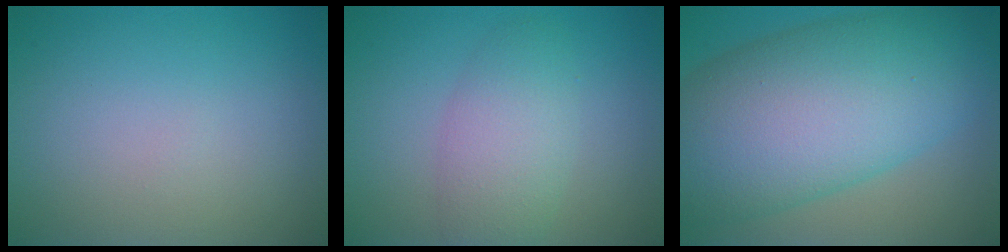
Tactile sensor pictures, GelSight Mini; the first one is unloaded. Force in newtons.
{"total": 4.0, "press": 4.0, "slide": 0.2}
{"total": 14.0, "press": 14.0, "slide": 0.1}